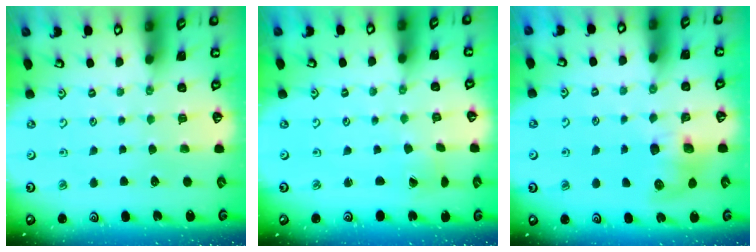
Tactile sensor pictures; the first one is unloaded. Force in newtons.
{"total": 0.7, "press": 0.7, "slide": 0.1}
{"total": 7.5, "press": 7.5, "slide": 0.4}